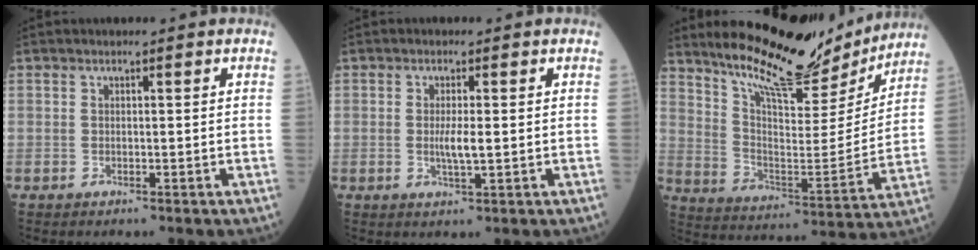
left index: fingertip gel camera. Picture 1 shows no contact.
{"total": 2.6, "force": [-0.1, 0.3, 2.6], "torque": [-0.054, -0.004, 0.000]}
{"total": 18.7, "force": [16.6, 4.0, 7.7], "torque": [-0.132, -0.027, 0.255]}